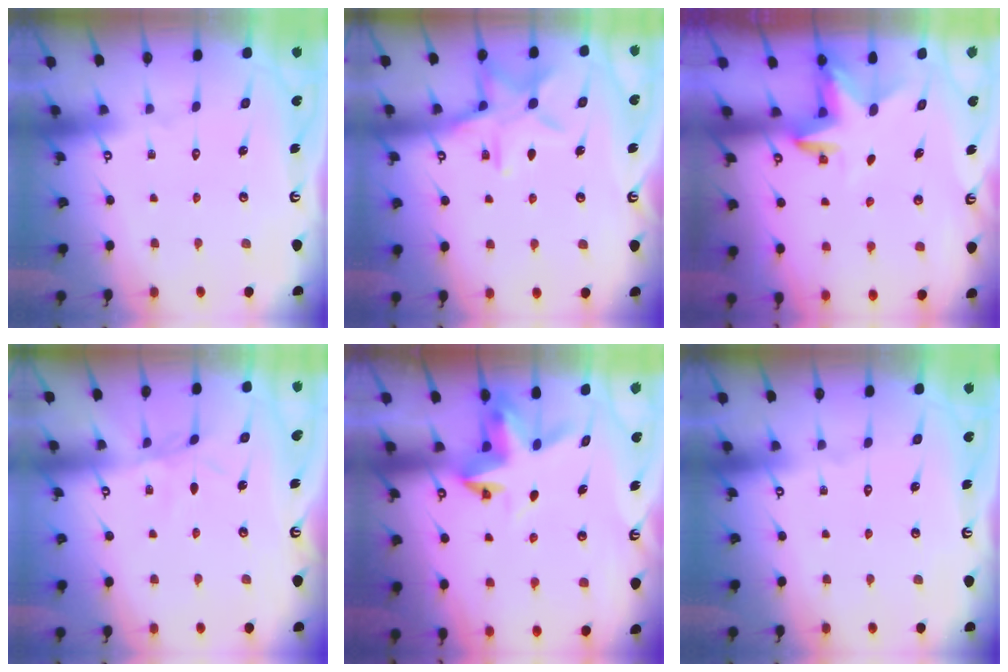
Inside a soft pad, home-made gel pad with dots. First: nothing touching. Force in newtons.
{"total": 11.8, "press": 11.8, "slide": 0.8}
{"total": 3.3, "press": 3.3, "slide": 0.2}
{"total": 3.0, "press": 3.0, "slide": 0.4}
{"total": 4.7, "press": 4.7, "slide": 0.2}
{"total": 0.0}